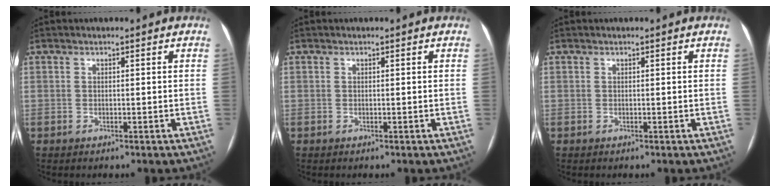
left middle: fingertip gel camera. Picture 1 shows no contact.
{"total": 0.0}
{"total": 0.0}